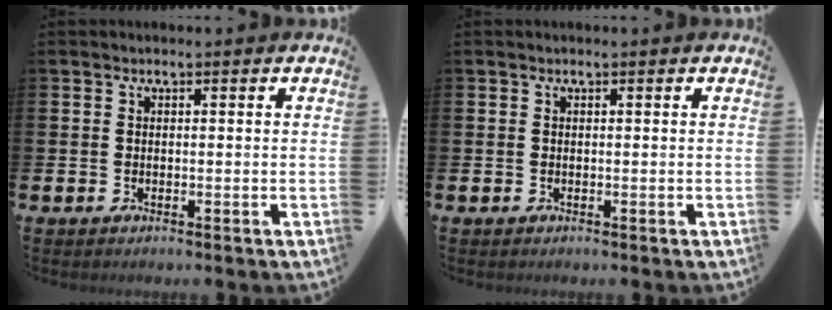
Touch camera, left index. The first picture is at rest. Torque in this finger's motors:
{"motor_torque": [0.16, -0.05, 0.10, -0.01]}